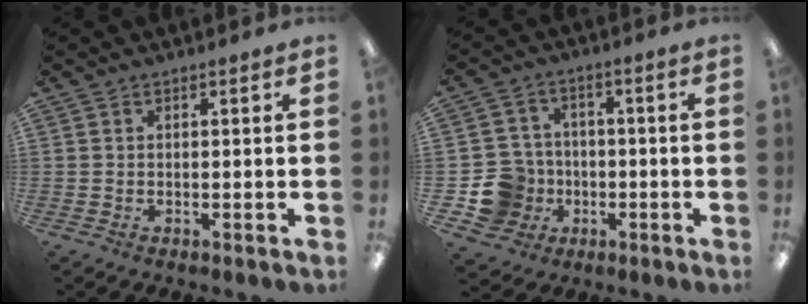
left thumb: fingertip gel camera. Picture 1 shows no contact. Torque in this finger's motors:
{"motor_torque": [-0.09, 0.12, -0.02, 0.02, 0.00]}